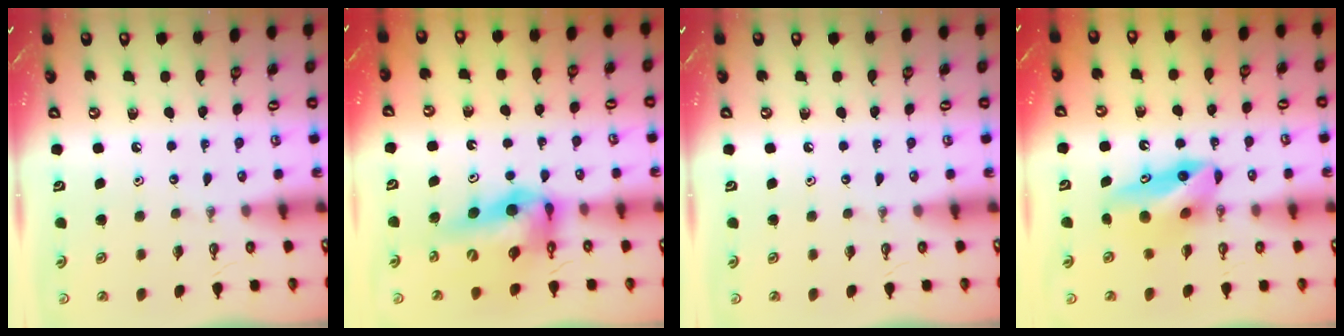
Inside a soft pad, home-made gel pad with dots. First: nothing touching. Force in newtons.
{"total": 14.3, "press": 13.7, "slide": 4.2}
{"total": 0.0}
{"total": 9.1, "press": 7.9, "slide": 4.5}